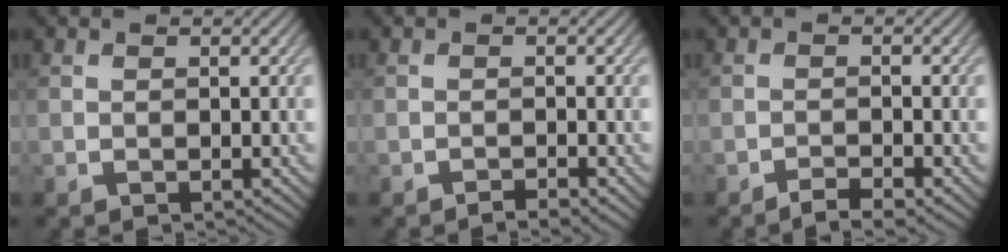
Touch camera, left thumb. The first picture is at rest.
{"total": 1.4, "force": [-1.1, 0.2, 0.9], "torque": [-0.013, 0.001, -0.019]}
{"total": 2.2, "force": [-1.7, 0.3, 1.4], "torque": [-0.023, 0.002, -0.035]}